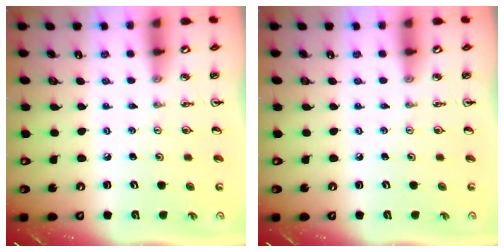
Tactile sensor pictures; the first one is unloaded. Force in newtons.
{"total": 0.0}